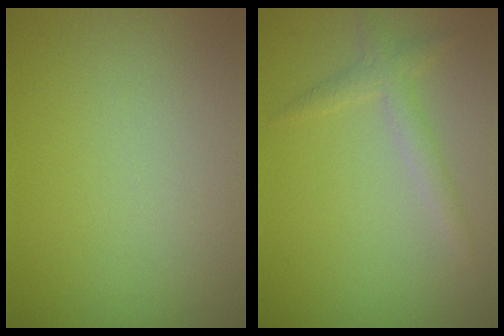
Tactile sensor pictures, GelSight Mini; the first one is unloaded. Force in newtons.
{"total": 1.9, "press": 1.9, "slide": 0.0}